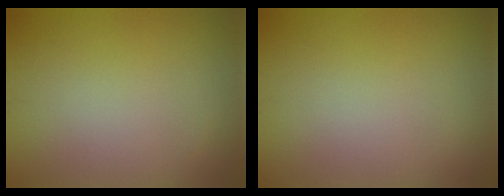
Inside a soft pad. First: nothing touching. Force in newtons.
{"total": 0.0}